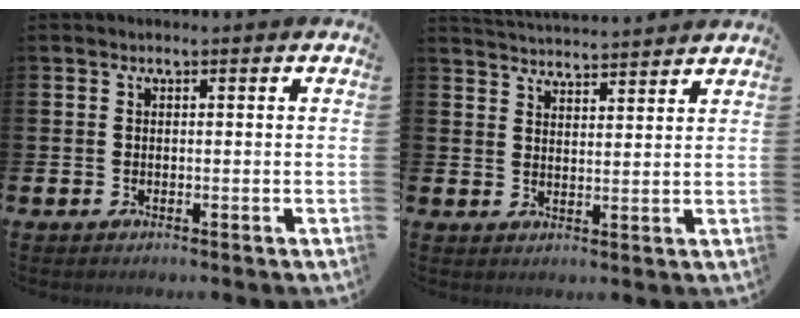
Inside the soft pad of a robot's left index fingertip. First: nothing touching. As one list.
[{"total": 4.5, "force": [4.5, 0.0, -0.1], "torque": [-0.007, -0.029, 0.080]}]